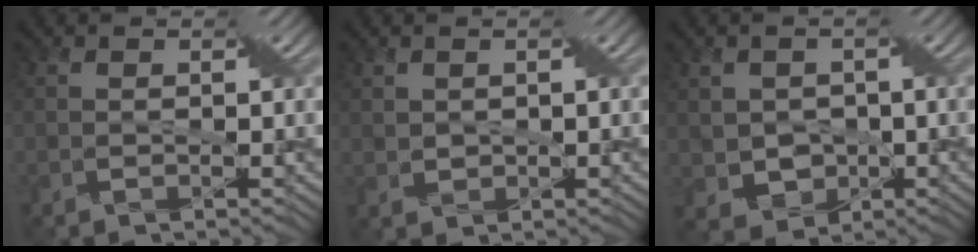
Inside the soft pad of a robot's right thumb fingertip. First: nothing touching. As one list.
[{"total": 1.0, "force": [0.8, 0.6, 0.2], "torque": [-0.028, -0.005, 0.024]}, {"total": 3.5, "force": [0.2, 3.2, 1.4], "torque": [-0.061, -0.021, 0.008]}]